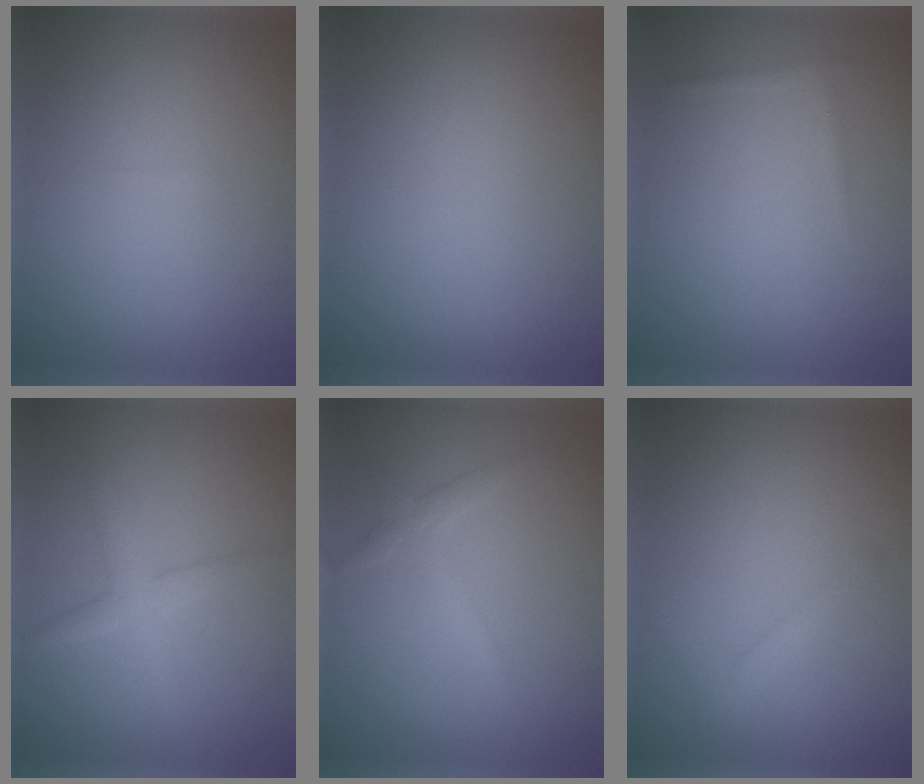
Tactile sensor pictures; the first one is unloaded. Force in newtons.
{"total": 0.0}
{"total": 0.6, "press": 0.6, "slide": 0.1}
{"total": 2.3, "press": 2.3, "slide": 0.1}
{"total": 1.8, "press": 1.8, "slide": 0.1}
{"total": 1.4, "press": 1.4, "slide": 0.1}